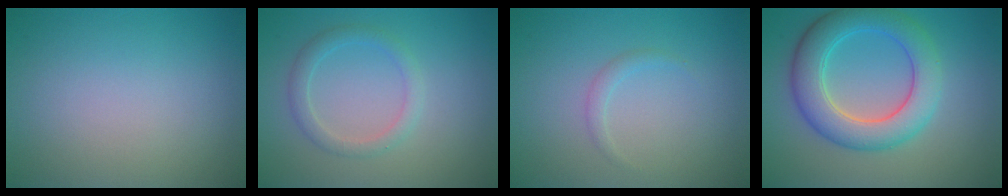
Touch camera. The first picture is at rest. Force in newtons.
{"total": 2.0, "press": 2.0, "slide": 0.1}
{"total": 0.9, "press": 0.9, "slide": 0.1}
{"total": 6.4, "press": 6.4, "slide": 0.2}